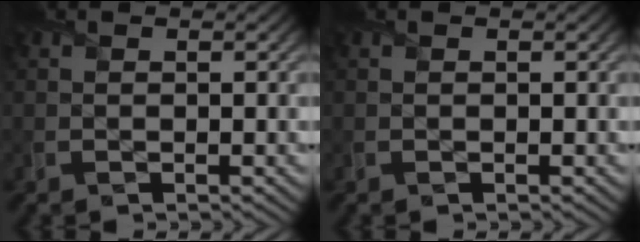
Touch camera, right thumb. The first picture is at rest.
{"total": 0.0}